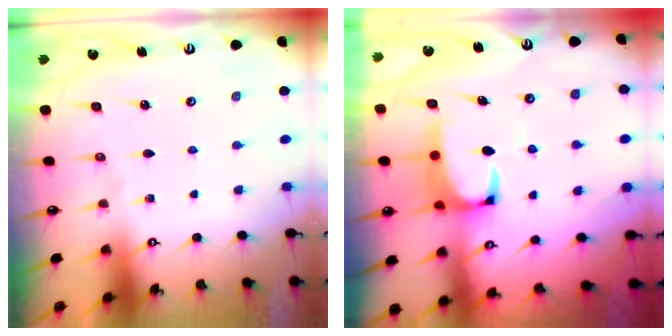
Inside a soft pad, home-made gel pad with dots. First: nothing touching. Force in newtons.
{"total": 3.6, "press": 3.5, "slide": 1.0}